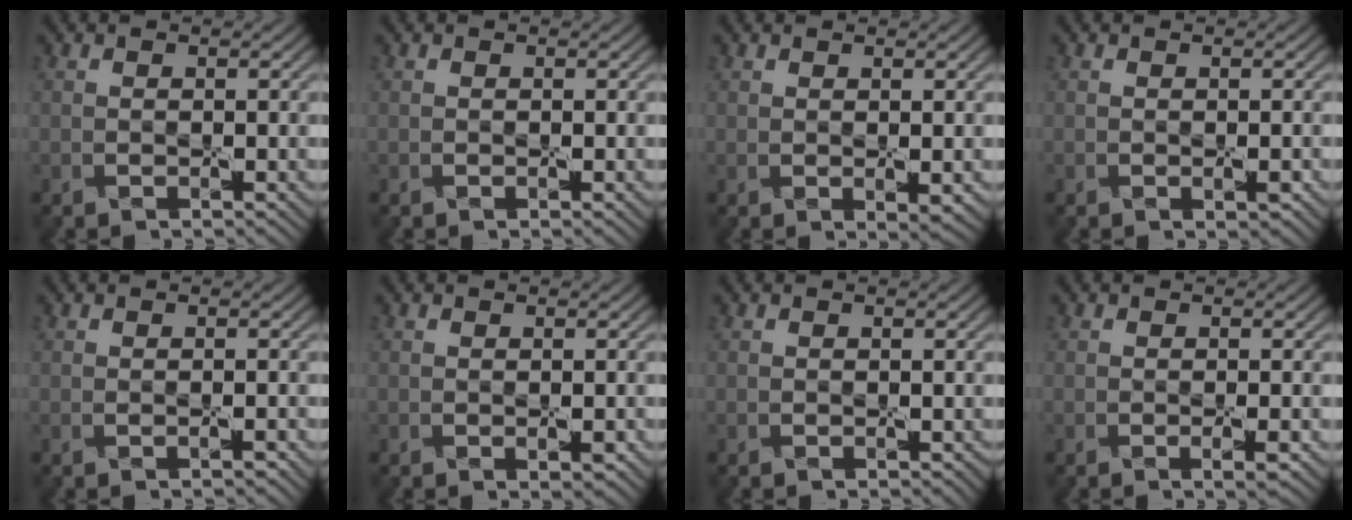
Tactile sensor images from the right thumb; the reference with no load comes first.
{"total": 0.0}
{"total": 1.4, "force": [0.4, 0.3, 1.3], "torque": [-0.026, -0.006, 0.012]}
{"total": 0.7, "force": [-0.1, 0.3, 0.7], "torque": [-0.011, -0.003, 0.000]}
{"total": 0.6, "force": [-0.2, 0.1, 0.5], "torque": [-0.010, 0.000, -0.001]}
{"total": 1.0, "force": [-0.2, 0.4, 0.9], "torque": [-0.016, -0.006, 0.000]}
{"total": 0.0}
{"total": 1.3, "force": [-0.3, 0.1, 1.2], "torque": [-0.023, -0.002, -0.006]}